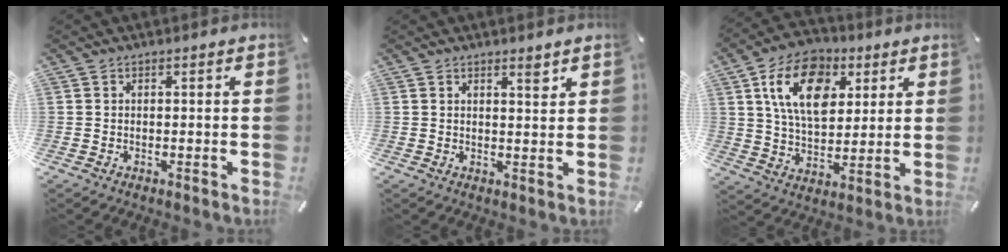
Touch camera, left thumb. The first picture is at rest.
{"total": 2.4, "force": [1.9, 0.4, 1.4], "torque": [-0.014, -0.014, 0.031]}
{"total": 15.2, "force": [6.0, 10.1, 9.7], "torque": [-0.163, -0.002, 0.107]}